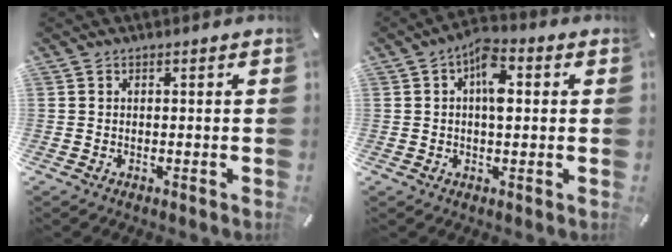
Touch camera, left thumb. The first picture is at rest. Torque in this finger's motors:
{"motor_torque": [0.80, 1.82, 1.28, -0.30, 0.31]}